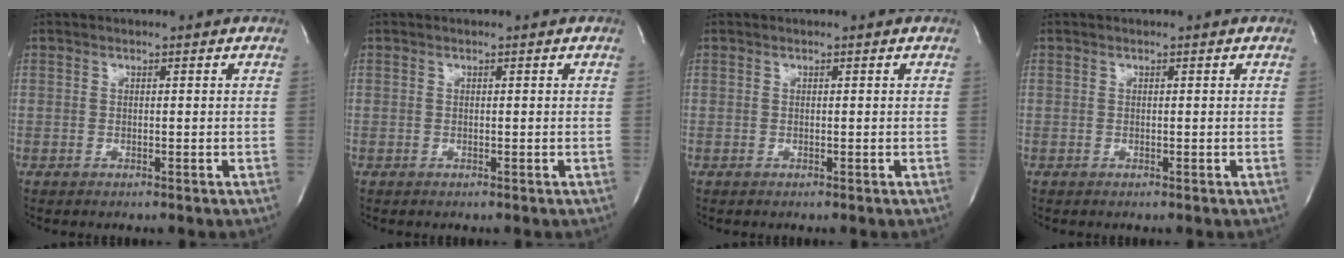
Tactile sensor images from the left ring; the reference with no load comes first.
{"total": 0.0}
{"total": 0.0}
{"total": 0.0}